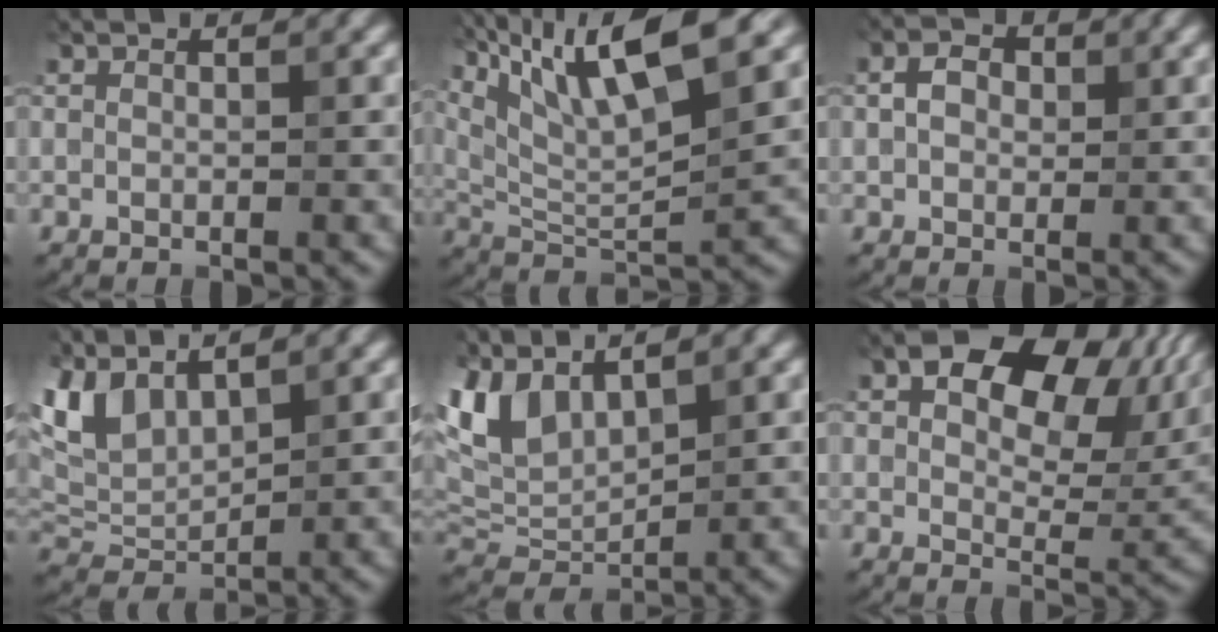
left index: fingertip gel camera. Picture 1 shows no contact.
{"total": 11.3, "force": [6.4, 2.8, 8.8], "torque": [-0.166, 0.007, 0.115]}
{"total": 2.6, "force": [0.4, 2.0, 1.6], "torque": [-0.037, 0.002, 0.002]}
{"total": 5.8, "force": [3.0, 3.0, 4.0], "torque": [-0.097, 0.005, 0.057]}
{"total": 6.8, "force": [3.2, 3.7, 4.8], "torque": [-0.121, 0.005, 0.059]}
{"total": 13.4, "force": [5.3, 7.5, 9.8], "torque": [-0.131, 0.004, 0.090]}